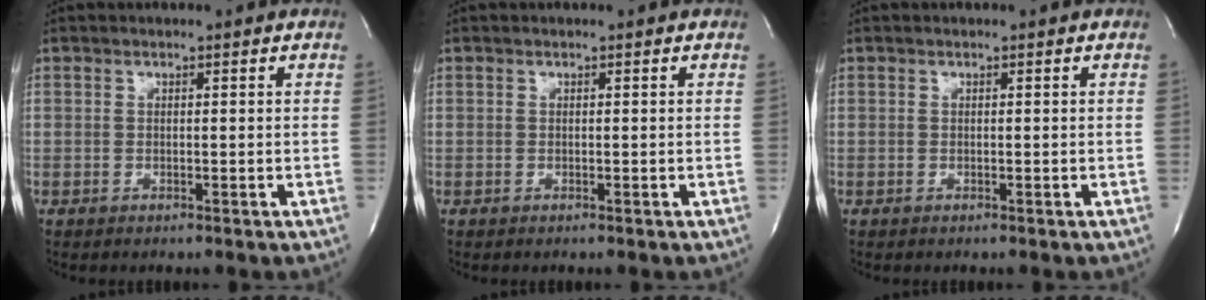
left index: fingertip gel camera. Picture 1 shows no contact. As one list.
[{"total": 0.0}, {"total": 0.0}]